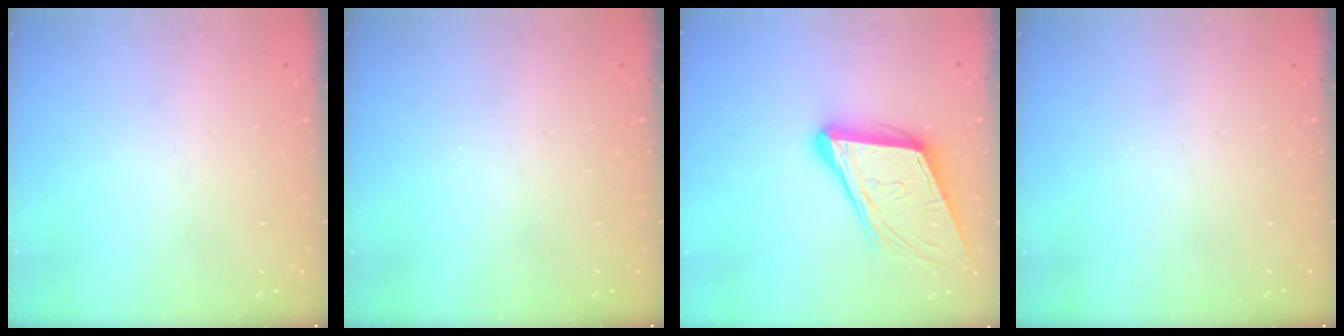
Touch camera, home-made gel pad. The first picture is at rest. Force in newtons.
{"total": 0.0}
{"total": 14.7, "press": 14.2, "slide": 3.9}
{"total": 0.0}